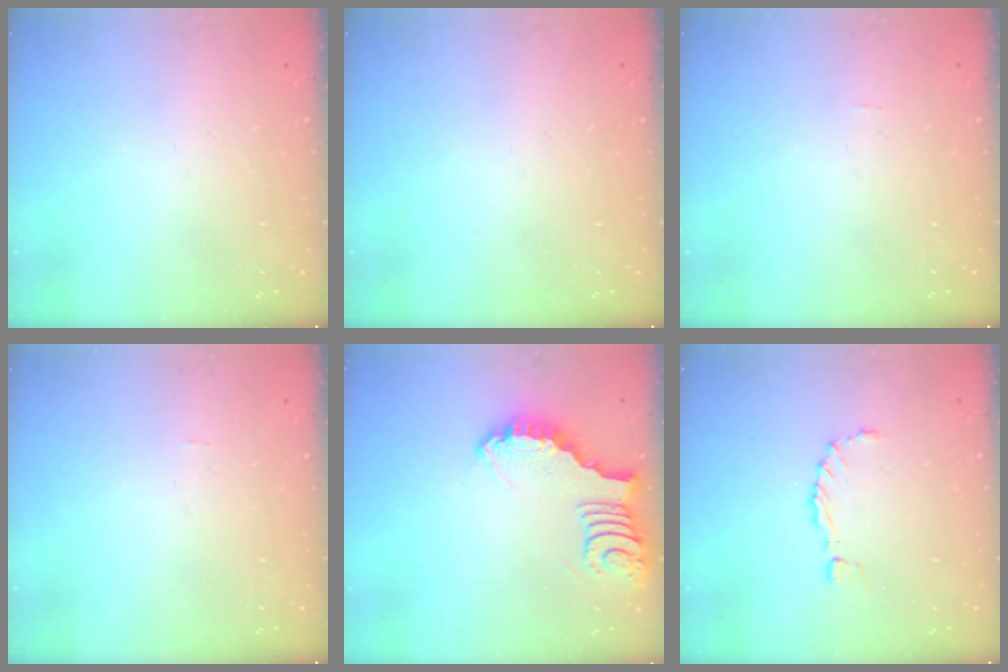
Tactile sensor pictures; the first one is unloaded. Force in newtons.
{"total": 0.0}
{"total": 1.0, "press": 1.0, "slide": 0.0}
{"total": 1.0, "press": 1.0, "slide": 0.0}
{"total": 3.7, "press": 3.7, "slide": 0.1}
{"total": 1.1, "press": 1.1, "slide": 0.2}